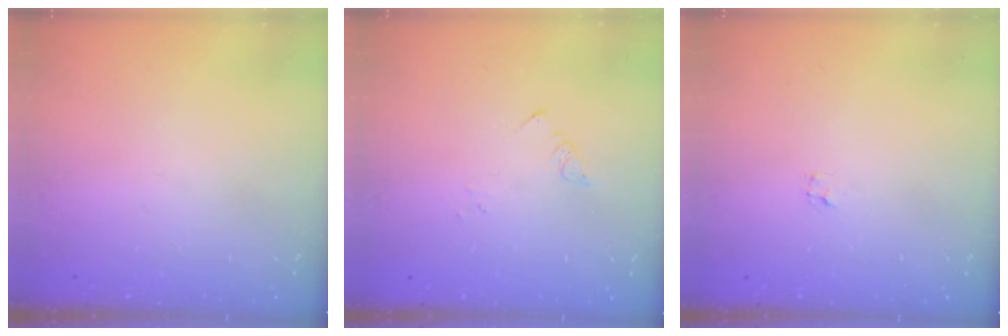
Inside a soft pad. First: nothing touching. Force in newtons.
{"total": 1.3, "press": 1.2, "slide": 0.1}
{"total": 1.2, "press": 1.2, "slide": 0.1}